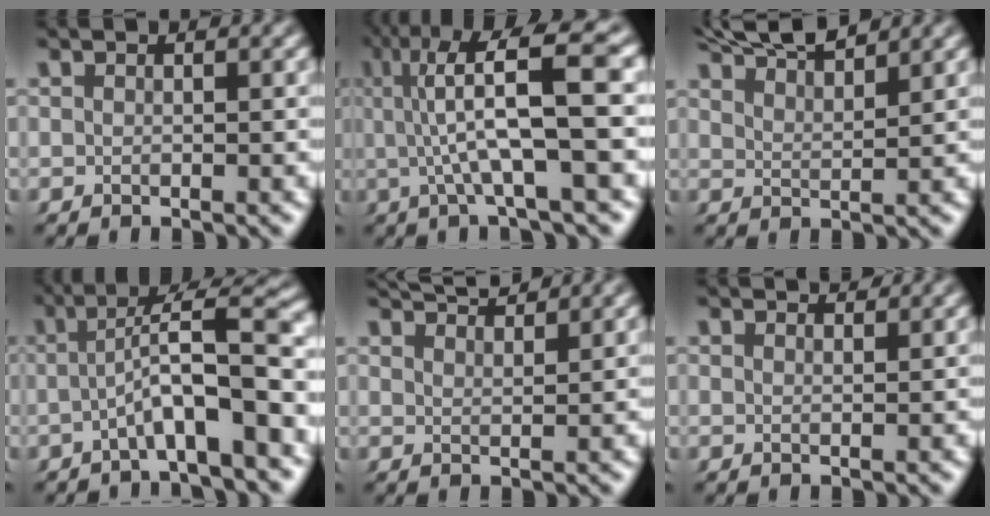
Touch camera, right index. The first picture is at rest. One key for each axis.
{"total": 9.3, "fx": 2.7, "fy": 2.2, "fz": 8.6, "tx": -0.125, "ty": 0.022, "tz": 0.034}
{"total": 5.9, "fx": 5.4, "fy": 0.8, "fz": 2.2, "tx": -0.040, "ty": 0.008, "tz": 0.090}
{"total": 7.2, "fx": -1.2, "fy": 2.2, "fz": 6.8, "tx": -0.096, "ty": 0.007, "tz": -0.018}
{"total": 4.2, "fx": 4.0, "fy": 0.4, "fz": 1.3, "tx": -0.017, "ty": 0.007, "tz": 0.066}
{"total": 1.4, "fx": 1.3, "fy": -0.2, "fz": 0.3, "tx": 0.011, "ty": -0.001, "tz": 0.022}